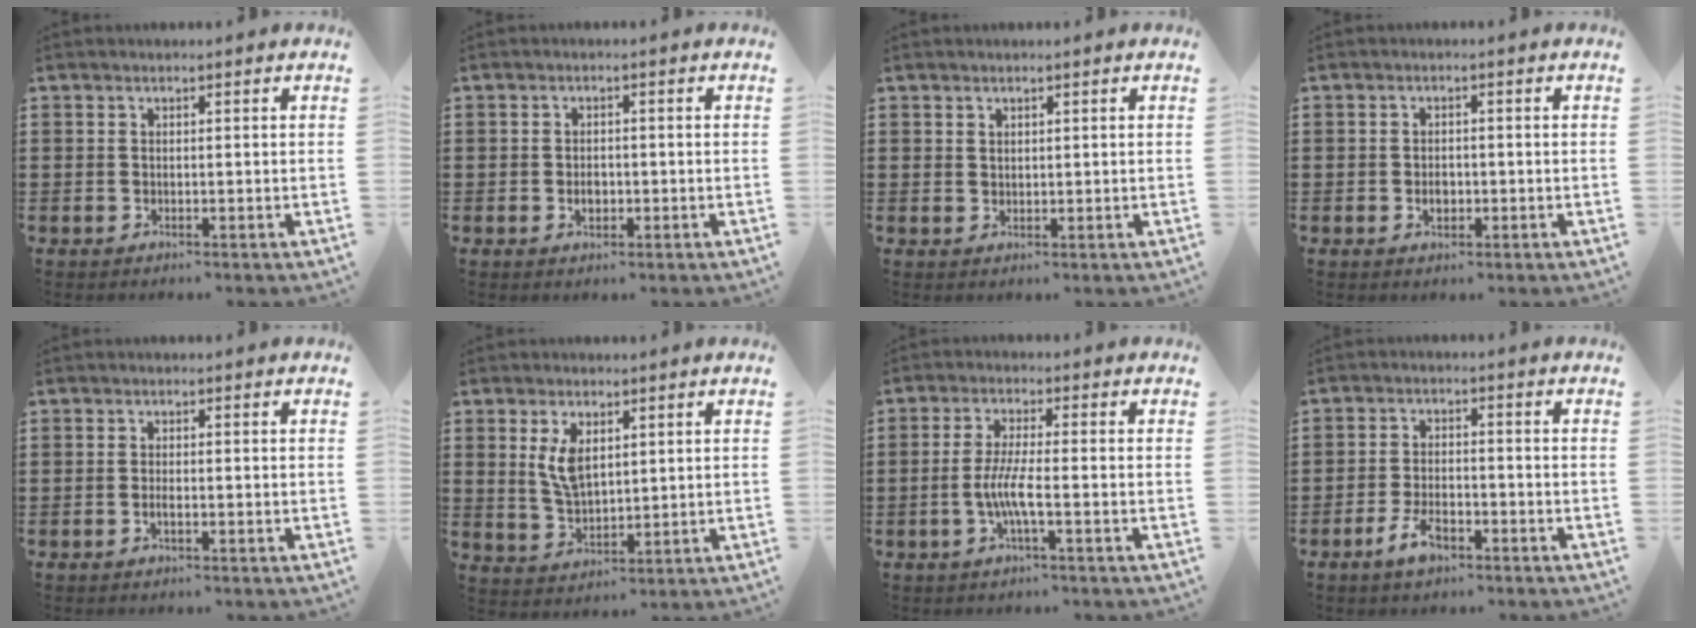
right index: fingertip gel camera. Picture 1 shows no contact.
{"total": 2.0, "force": [-0.5, 1.1, 1.6], "torque": [-0.032, -0.001, -0.008]}
{"total": 1.2, "force": [1.1, 0.6, 0.2], "torque": [-0.004, 0.002, 0.021]}
{"total": 2.1, "force": [-0.5, 1.2, 1.6], "torque": [-0.033, 0.000, -0.008]}
{"total": 1.2, "force": [-0.5, 0.1, 1.1], "torque": [-0.022, -0.007, -0.006]}
{"total": 5.8, "force": [2.2, 2.9, 4.5], "torque": [-0.090, 0.004, 0.036]}
{"total": 5.5, "force": [-1.7, 0.5, 5.3], "torque": [-0.120, -0.013, -0.040]}
{"total": 4.7, "force": [-2.8, 2.0, 3.3], "torque": [-0.075, 0.000, -0.055]}